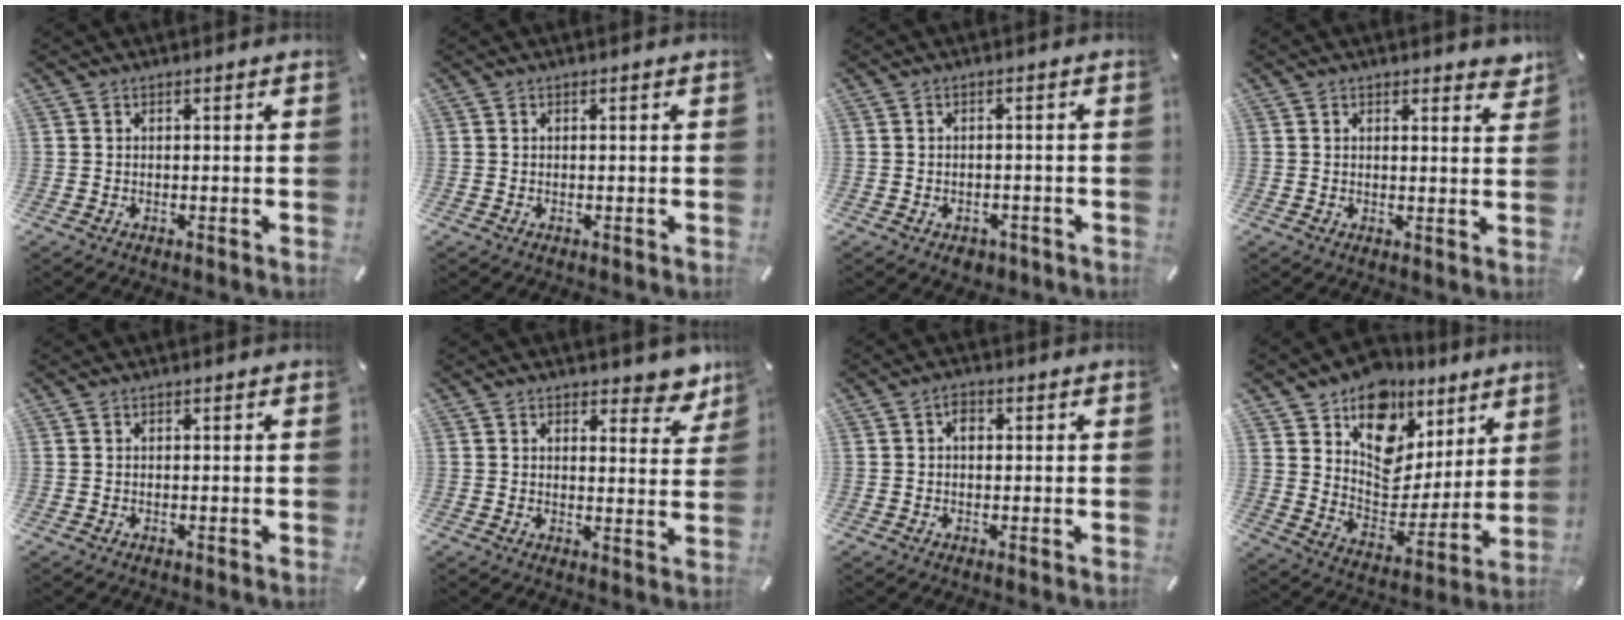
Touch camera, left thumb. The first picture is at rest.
{"total": 0.0}
{"total": 2.9, "force": [-1.6, 1.9, 1.4], "torque": [-0.031, 0.005, -0.030]}
{"total": 2.8, "force": [2.1, 1.1, 1.4], "torque": [-0.010, -0.013, 0.034]}
{"total": 0.0}
{"total": 5.8, "force": [4.6, 3.0, 1.9], "torque": [-0.008, -0.039, 0.077]}
{"total": 2.0, "force": [0.3, 1.4, 1.4], "torque": [-0.023, 0.003, 0.001]}
{"total": 12.9, "force": [8.1, 9.5, 3.1], "torque": [-0.042, -0.080, 0.148]}